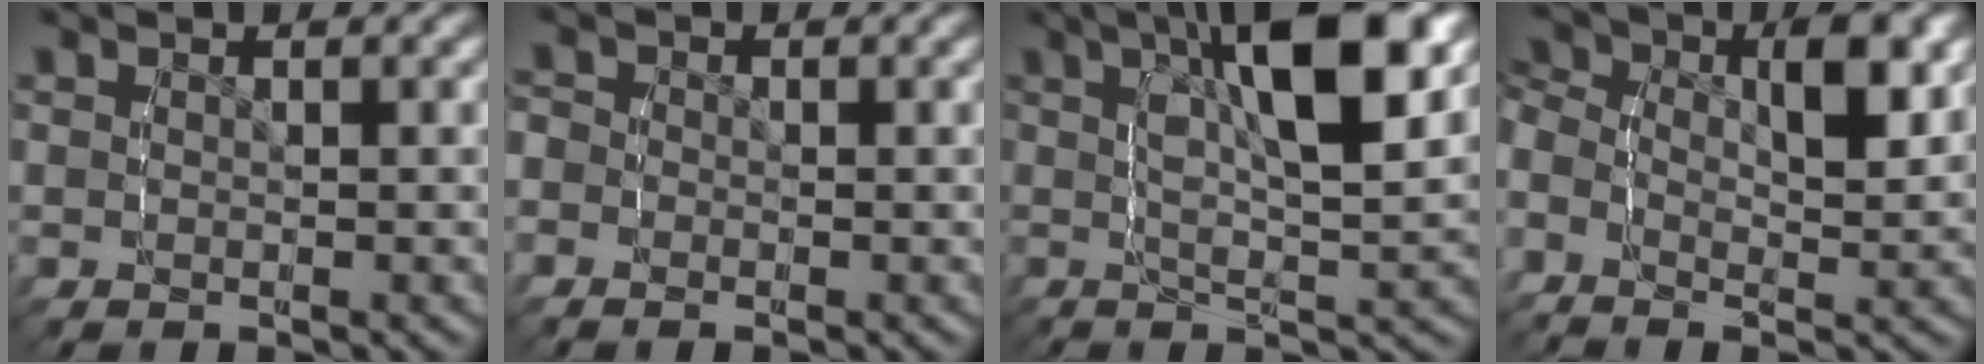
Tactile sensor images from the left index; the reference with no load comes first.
{"total": 2.5, "force": [-0.6, 2.3, 0.5], "torque": [-0.019, 0.003, -0.025]}
{"total": 10.2, "force": [3.1, 2.9, 9.2], "torque": [-0.146, 0.016, 0.042]}
{"total": 5.9, "force": [0.2, 4.0, 4.3], "torque": [-0.085, -0.002, -0.011]}